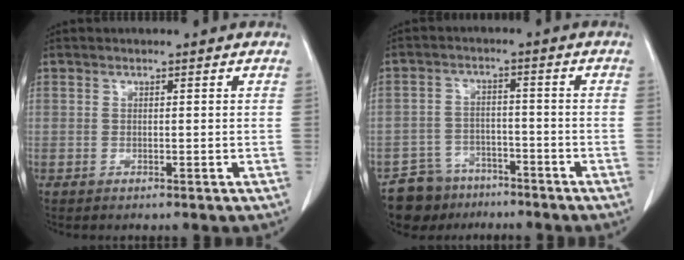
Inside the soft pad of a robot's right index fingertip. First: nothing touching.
{"total": 6.9, "force": [-5.6, 4.1, -0.1], "torque": [0.005, 0.015, -0.094]}